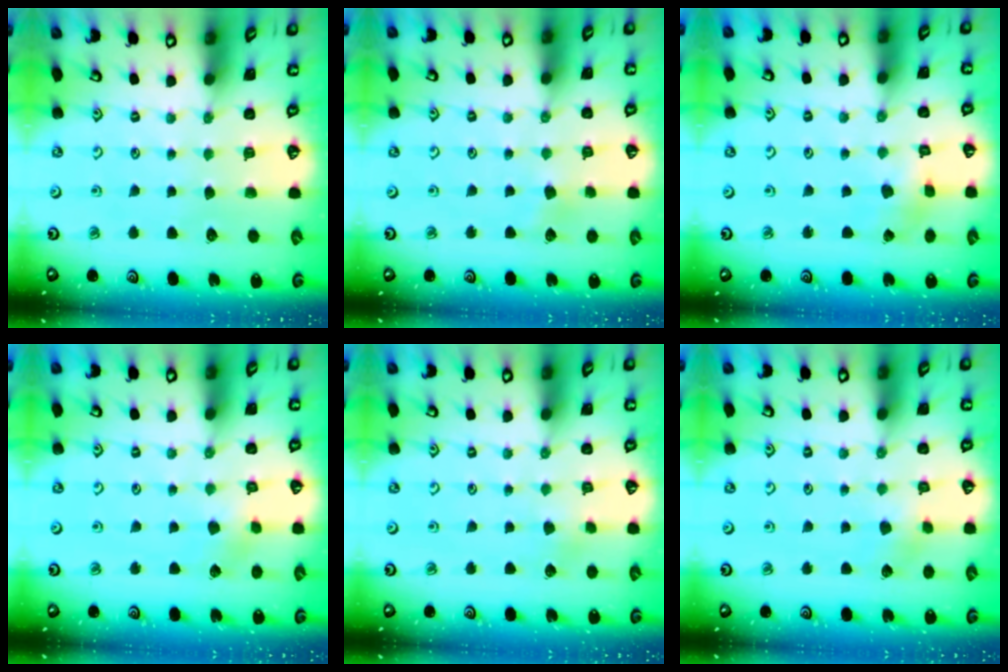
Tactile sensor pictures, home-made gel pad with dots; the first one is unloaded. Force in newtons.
{"total": 3.7, "press": 3.7, "slide": 0.4}
{"total": 2.0, "press": 1.9, "slide": 0.4}
{"total": 3.3, "press": 3.3, "slide": 0.5}
{"total": 2.9, "press": 2.9, "slide": 0.2}
{"total": 3.8, "press": 3.8, "slide": 0.4}